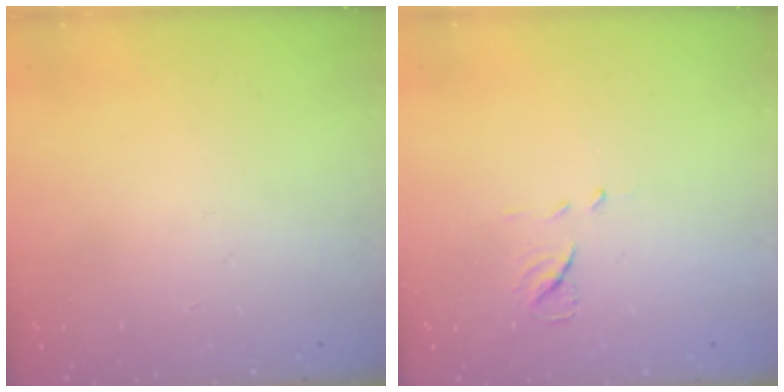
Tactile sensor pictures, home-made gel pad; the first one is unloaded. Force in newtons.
{"total": 7.0, "press": 7.0, "slide": 0.3}